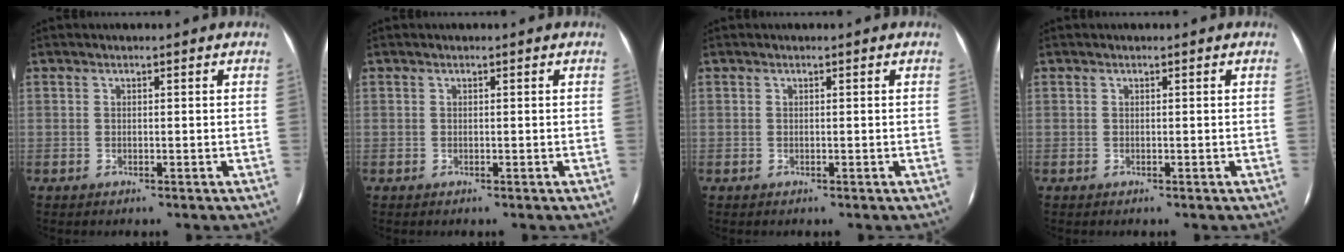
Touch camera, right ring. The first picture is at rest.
{"total": 0.0}
{"total": 0.0}
{"total": 0.0}